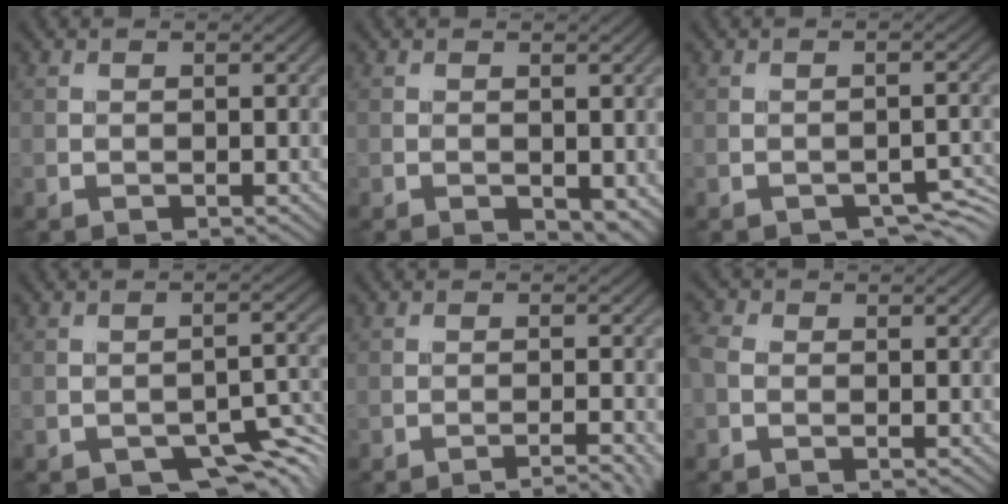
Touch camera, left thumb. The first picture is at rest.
{"total": 2.5, "force": [-0.7, 1.2, 2.1], "torque": [-0.028, -0.009, -0.005]}
{"total": 3.0, "force": [-2.3, 1.2, 1.6], "torque": [-0.019, -0.002, -0.024]}
{"total": 6.4, "force": [-4.3, 2.7, 3.9], "torque": [-0.044, -0.007, -0.060]}
{"total": 3.6, "force": [-2.5, 0.5, 2.6], "torque": [-0.029, 0.012, -0.046]}
{"total": 2.7, "force": [-0.7, 1.9, 1.8], "torque": [-0.042, 0.006, -0.028]}